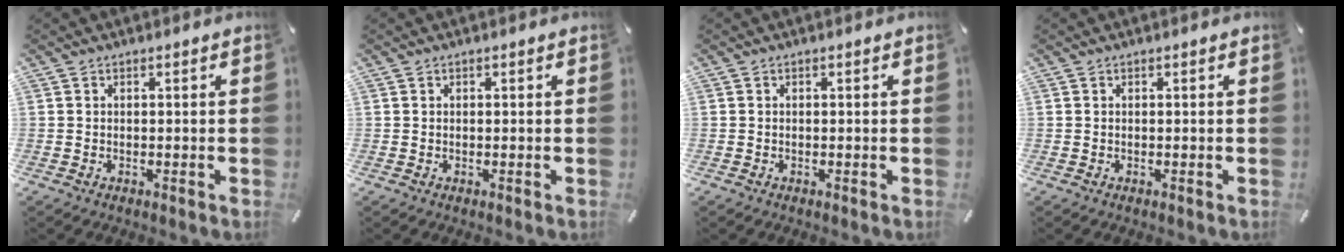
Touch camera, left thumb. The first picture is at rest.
{"total": 0.0}
{"total": 0.0}
{"total": 0.0}